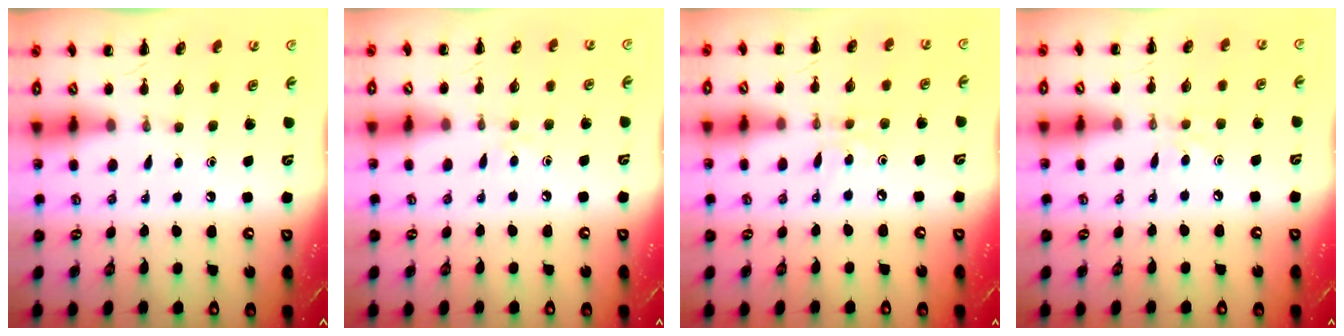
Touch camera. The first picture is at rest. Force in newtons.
{"total": 3.1, "press": 2.9, "slide": 1.1}
{"total": 2.6, "press": 2.5, "slide": 0.8}
{"total": 4.7, "press": 4.3, "slide": 1.7}